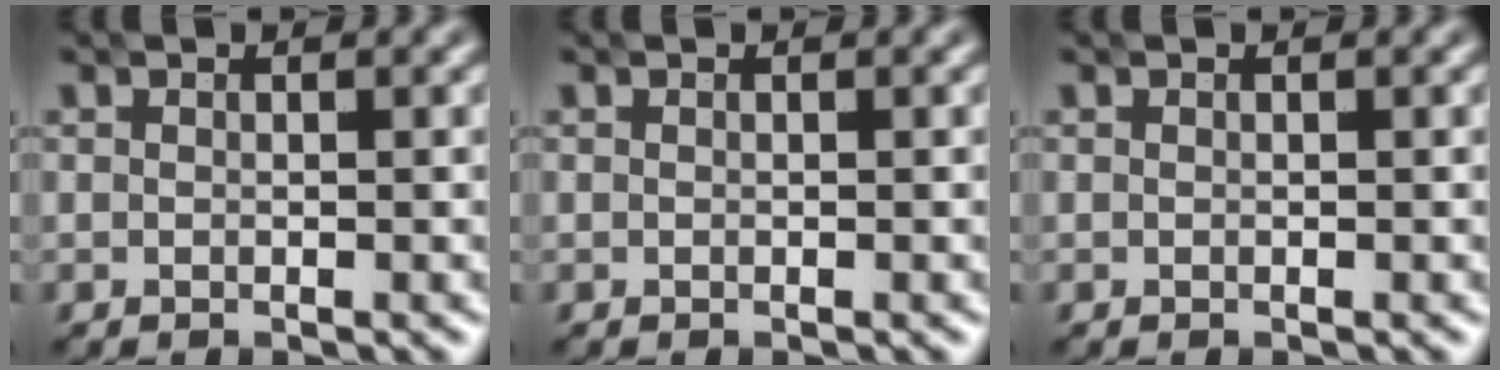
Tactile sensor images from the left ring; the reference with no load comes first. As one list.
[{"total": 0.0}, {"total": 0.0}]